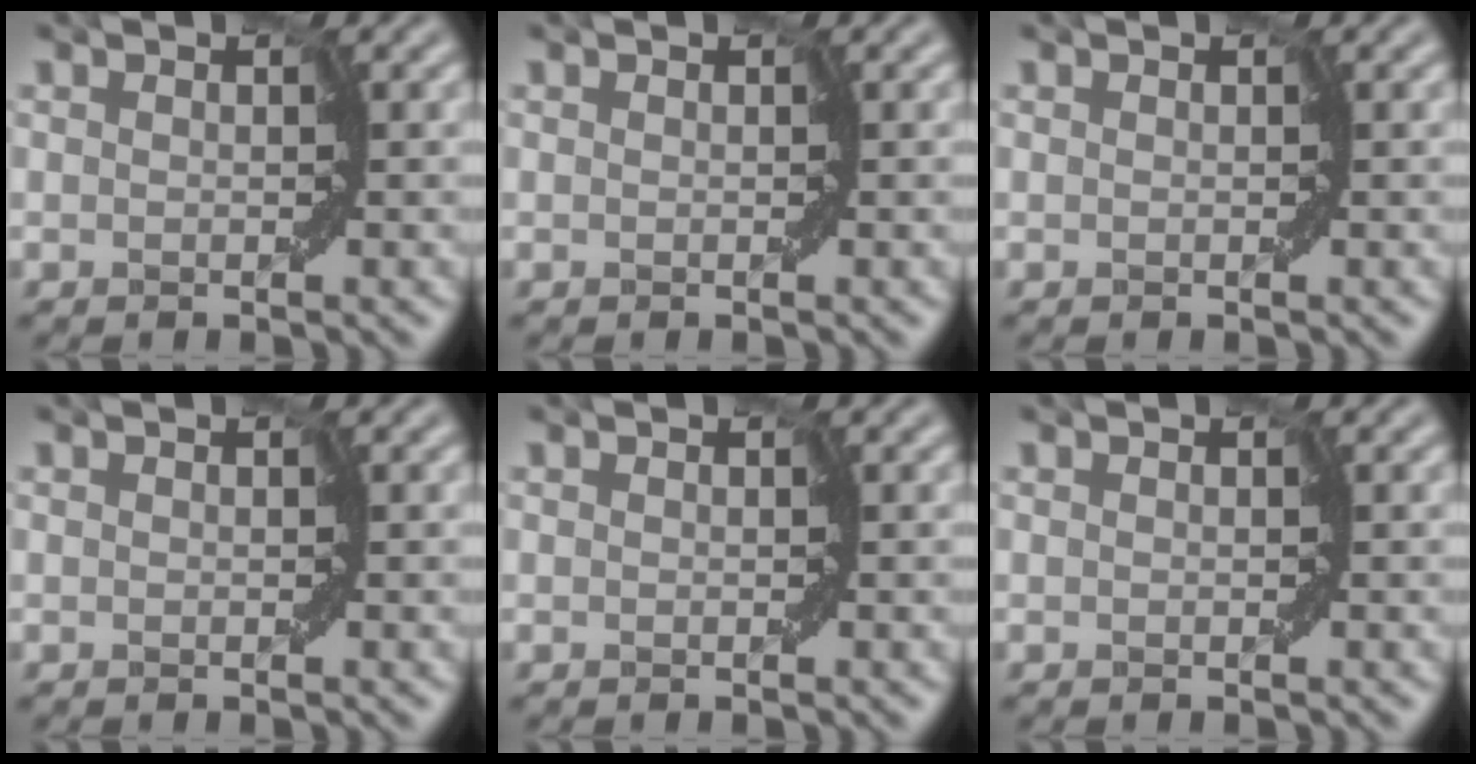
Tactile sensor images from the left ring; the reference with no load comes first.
{"total": 0.0}
{"total": 0.0}
{"total": 0.0}
{"total": 0.0}
{"total": 0.0}